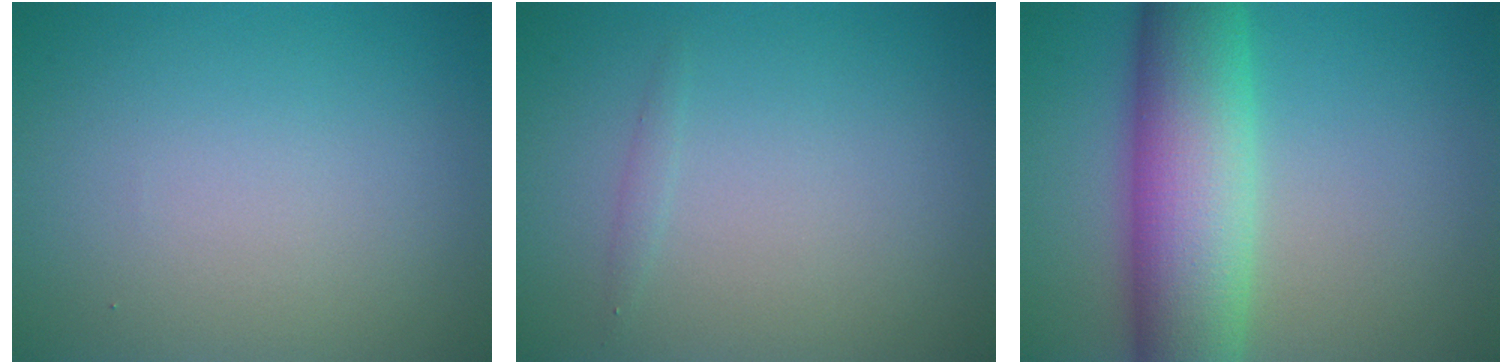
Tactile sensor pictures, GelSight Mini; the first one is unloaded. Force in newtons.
{"total": 0.6, "press": 0.6, "slide": 0.0}
{"total": 10.3, "press": 10.3, "slide": 0.5}